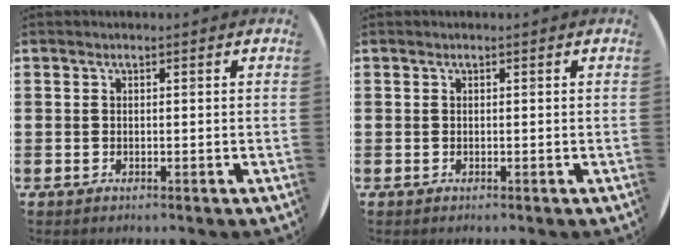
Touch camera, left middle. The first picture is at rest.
{"total": 0.0}